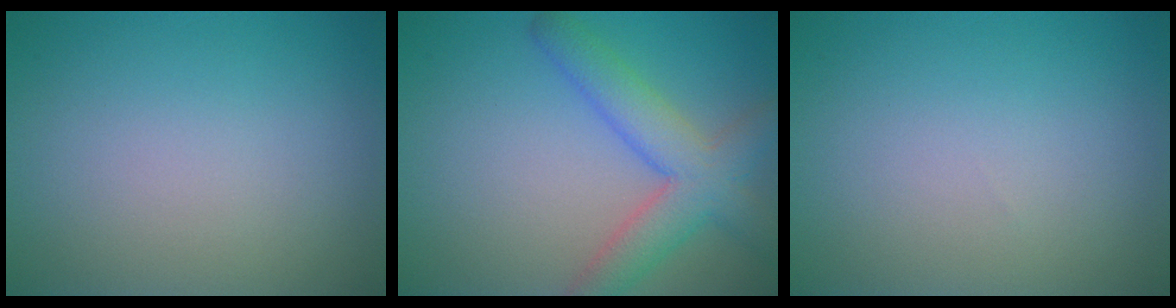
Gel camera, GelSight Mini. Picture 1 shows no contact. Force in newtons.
{"total": 5.4, "press": 5.4, "slide": 0.3}
{"total": 0.0}